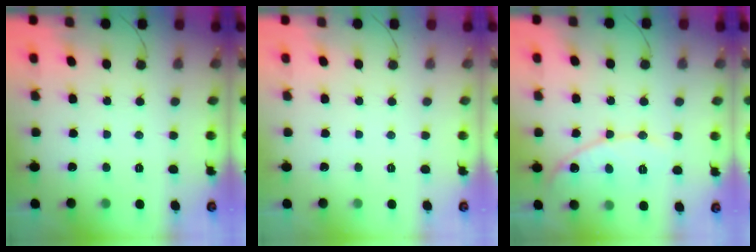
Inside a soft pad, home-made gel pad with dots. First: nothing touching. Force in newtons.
{"total": 0.0}
{"total": 10.4, "press": 10.4, "slide": 0.9}